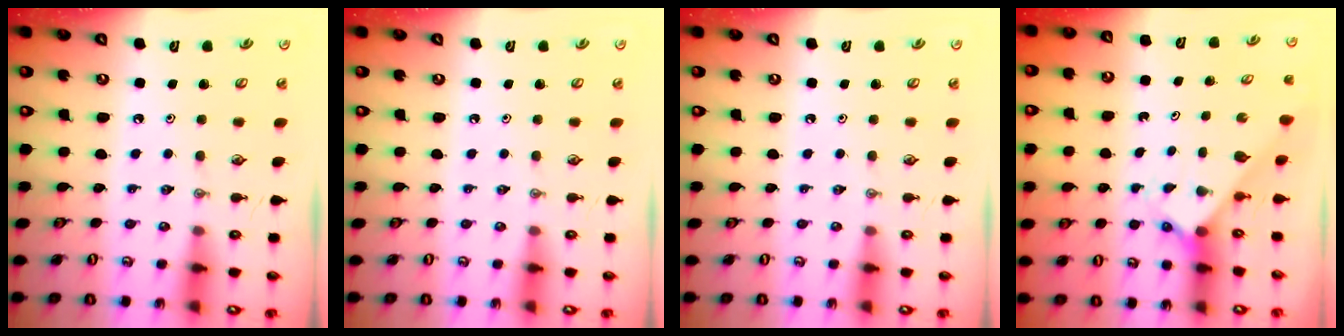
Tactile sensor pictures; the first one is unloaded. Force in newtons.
{"total": 0.0}
{"total": 0.0}
{"total": 2.2, "press": 2.2, "slide": 0.1}